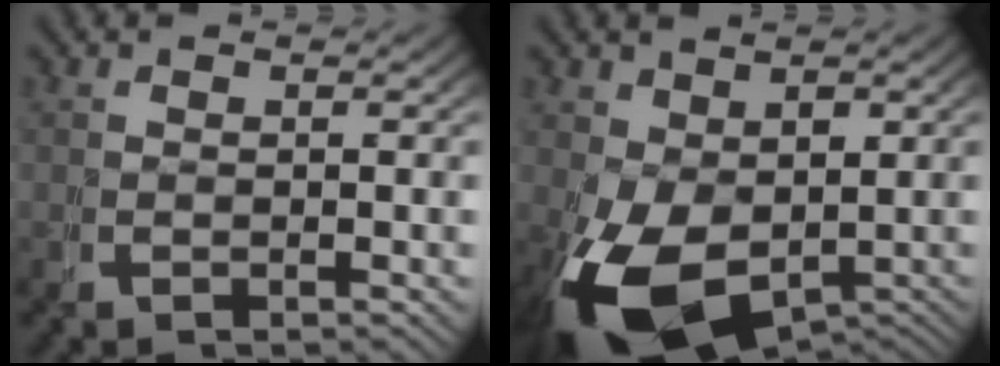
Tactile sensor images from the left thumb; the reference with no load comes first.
{"total": 10.3, "force": [-3.6, 6.7, 6.9], "torque": [-0.147, -0.051, -0.025]}